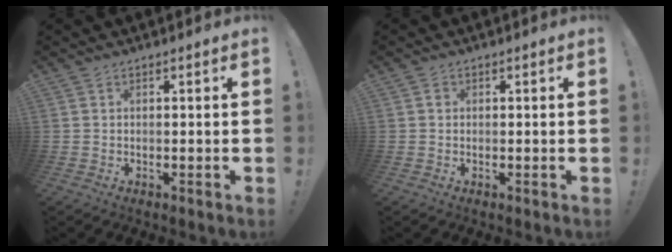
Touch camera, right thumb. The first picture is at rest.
{"total": 1.0, "force": [0.0, 0.9, 0.4], "torque": [-0.002, 0.002, -0.002]}